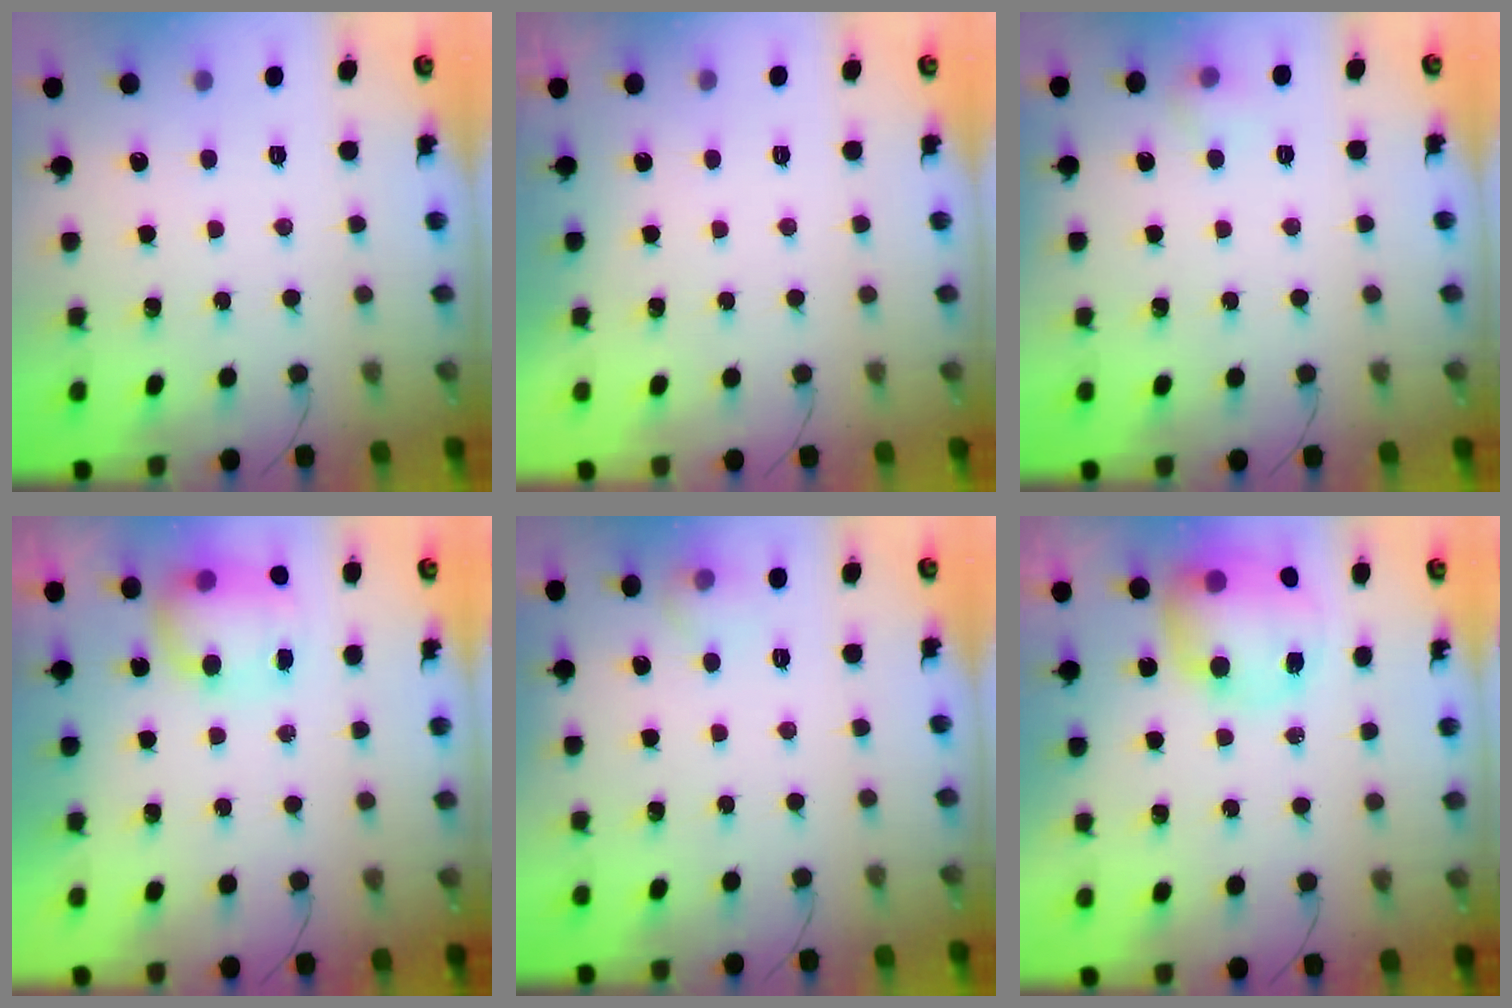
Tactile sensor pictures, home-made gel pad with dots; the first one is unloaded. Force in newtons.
{"total": 0.0}
{"total": 5.3, "press": 5.1, "slide": 1.4}
{"total": 11.9, "press": 9.7, "slide": 6.8}
{"total": 7.0, "press": 6.8, "slide": 1.9}
{"total": 11.3, "press": 11.0, "slide": 2.8}